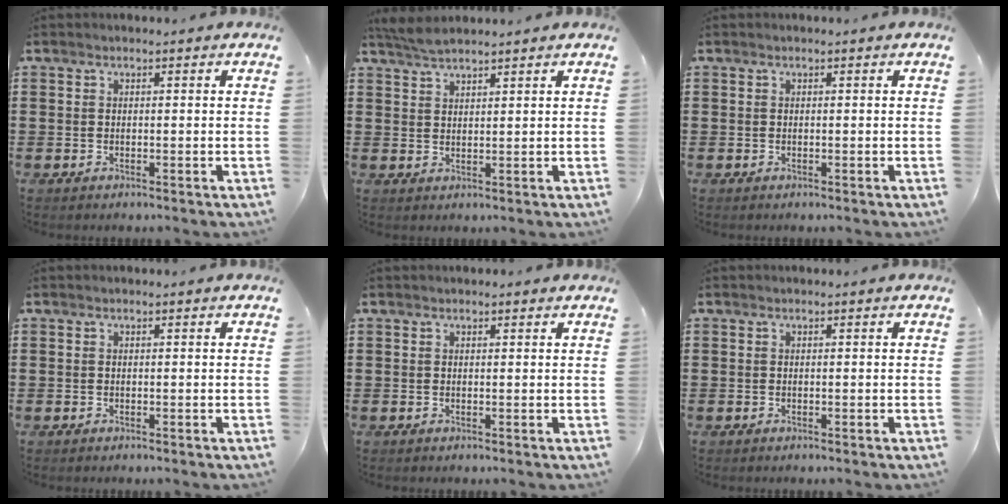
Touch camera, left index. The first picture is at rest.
{"total": 2.9, "force": [2.8, 0.2, 0.9], "torque": [-0.026, 0.000, 0.054]}
{"total": 0.0}
{"total": 0.0}
{"total": 0.6, "force": [0.5, 0.2, 0.3], "torque": [-0.006, 0.001, 0.010]}
{"total": 0.0}